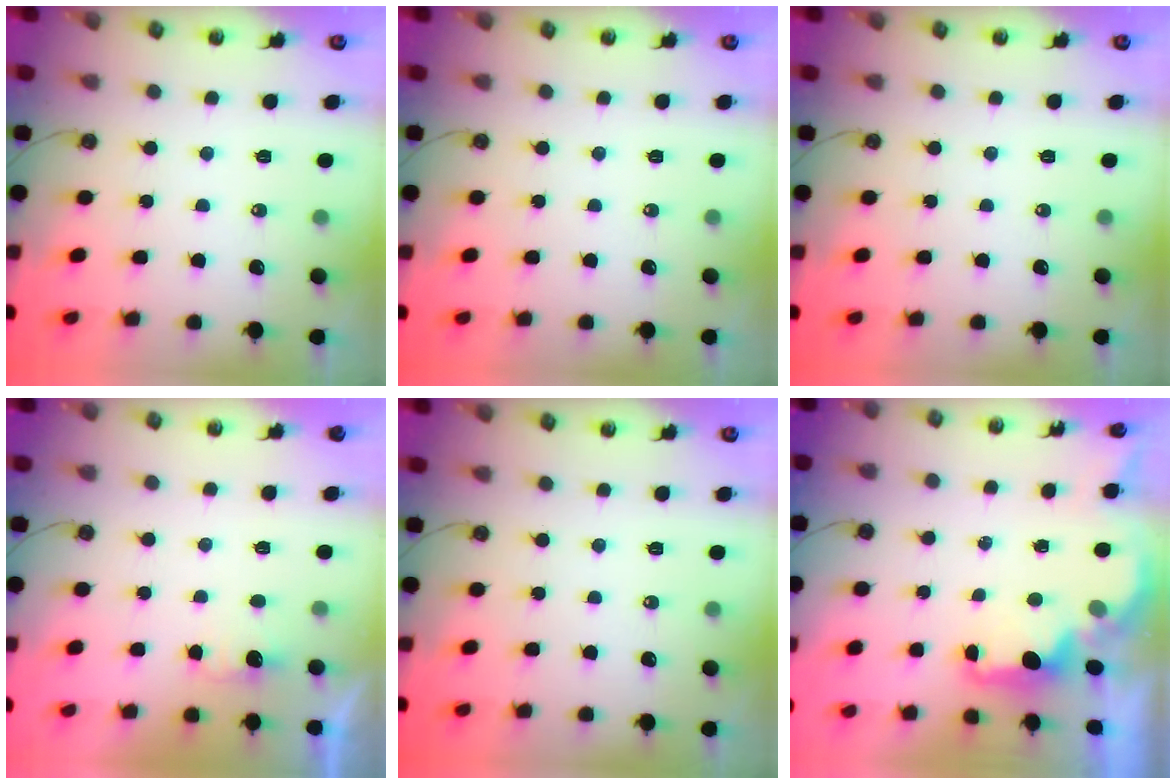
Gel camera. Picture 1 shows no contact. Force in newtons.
{"total": 0.0}
{"total": 0.0}
{"total": 1.5, "press": 1.2, "slide": 0.8}
{"total": 0.0}
{"total": 2.0, "press": 1.8, "slide": 0.7}